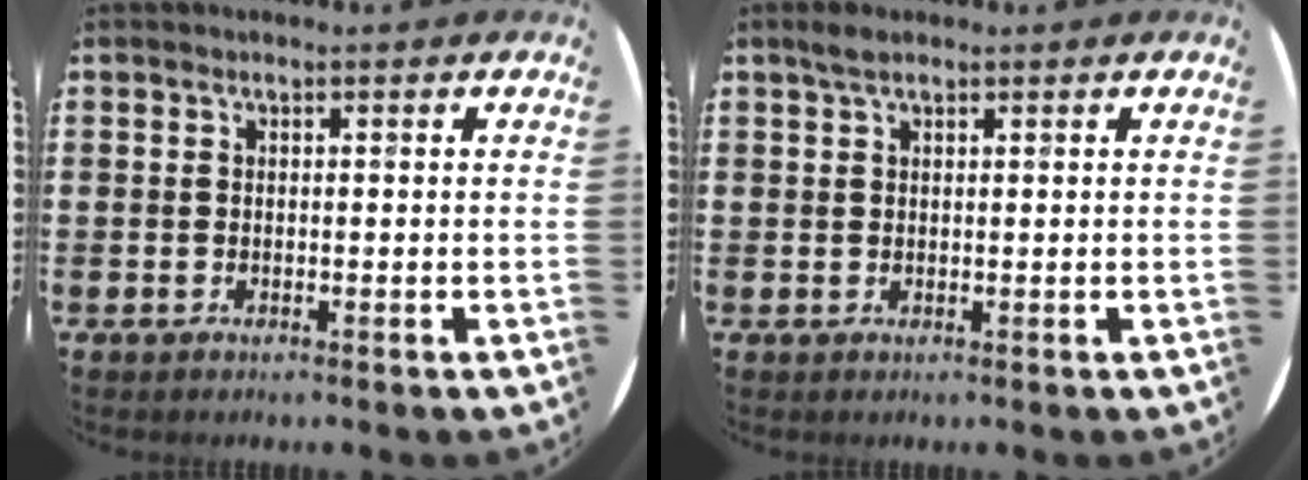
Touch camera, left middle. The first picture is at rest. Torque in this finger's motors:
{"motor_torque": [0.71, -0.42, 0.03, 0.01]}